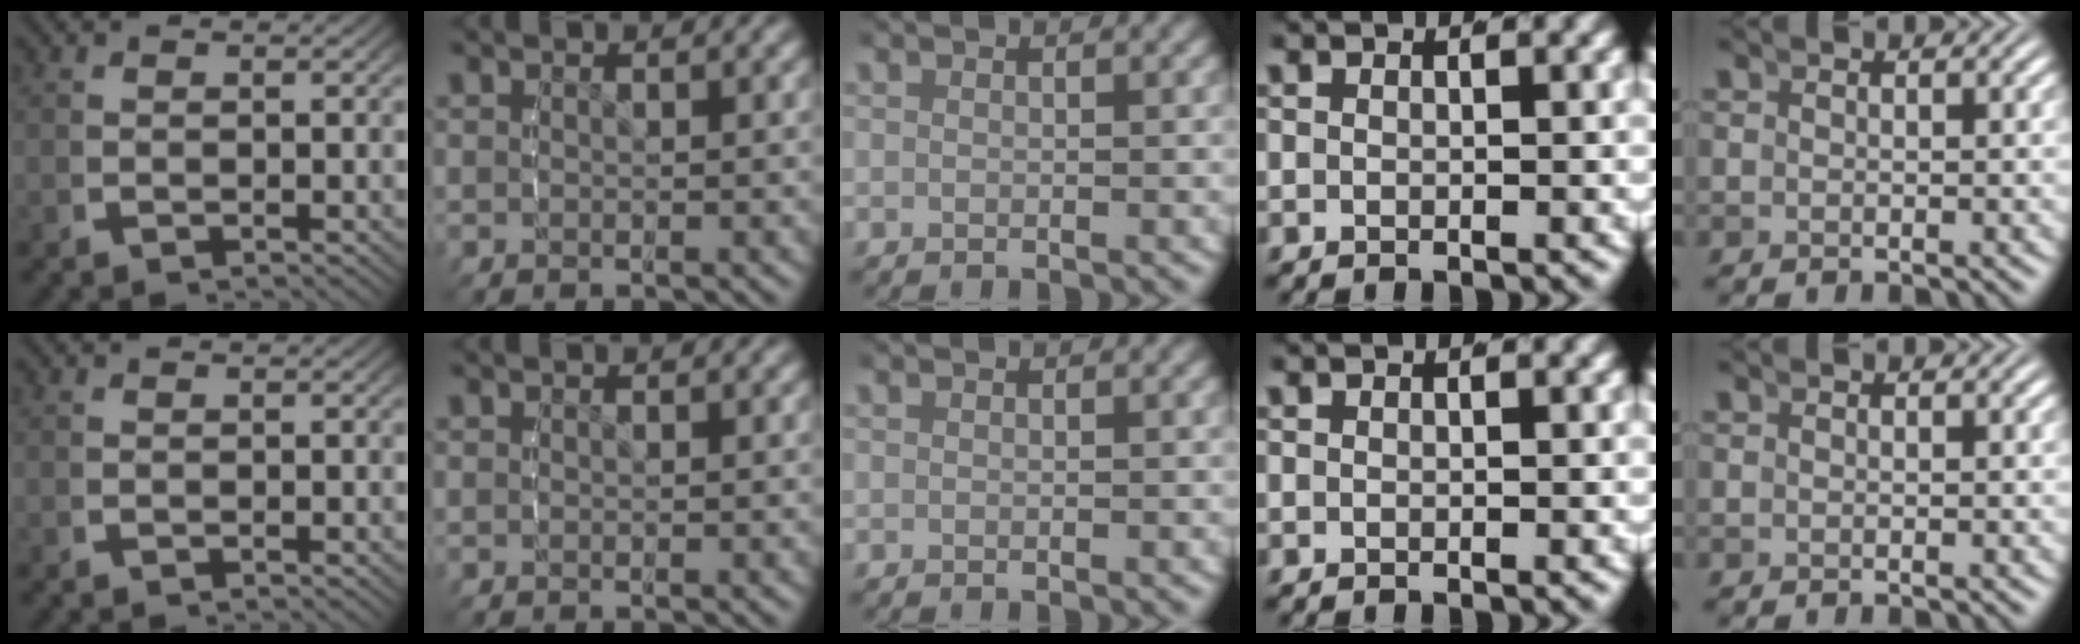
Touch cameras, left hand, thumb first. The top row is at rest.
{}